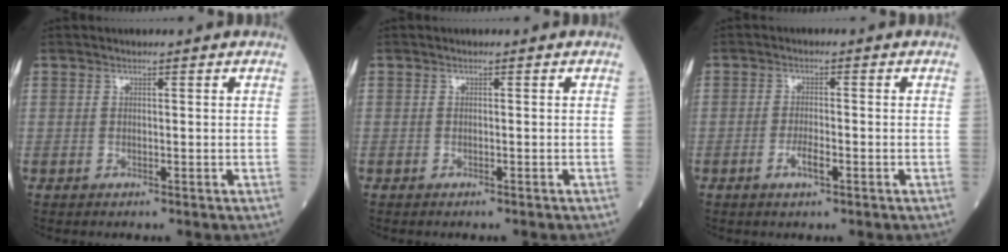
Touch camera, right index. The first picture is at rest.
{"total": 0.8, "force": [-0.7, 0.1, 0.2], "torque": [-0.003, 0.000, -0.012]}
{"total": 2.6, "force": [-1.2, 0.5, 2.3], "torque": [-0.044, -0.001, -0.022]}